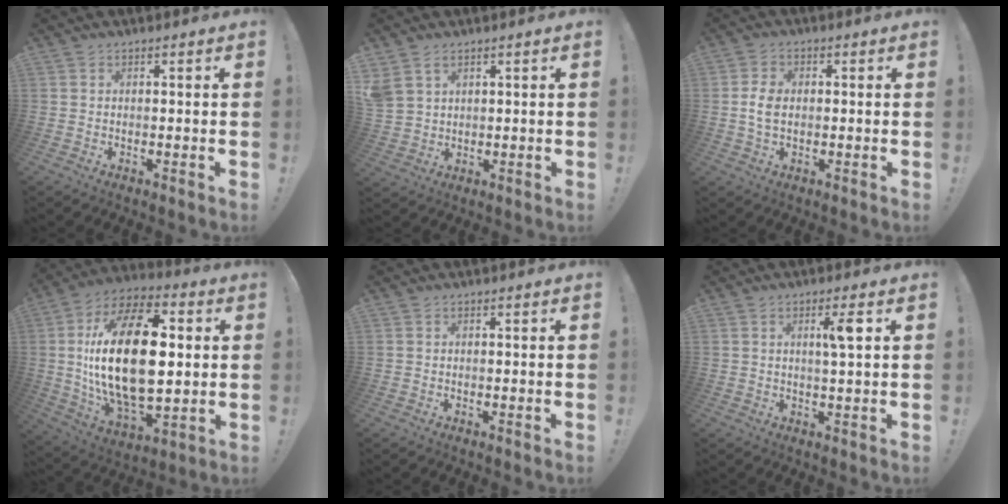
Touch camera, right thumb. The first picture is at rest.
{"total": 4.9, "force": [2.9, 3.3, 2.1], "torque": [-0.045, -0.013, 0.058]}
{"total": 5.1, "force": [-0.2, 3.3, 3.9], "torque": [-0.084, 0.003, -0.007]}
{"total": 29.3, "force": [2.1, 15.6, 24.8], "torque": [-0.469, -0.007, 0.035]}
{"total": 0.0}
{"total": 5.2, "force": [1.6, 0.3, 4.9], "torque": [-0.067, -0.010, 0.014]}